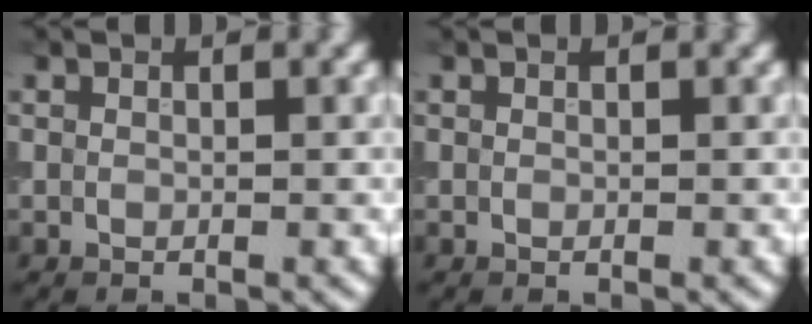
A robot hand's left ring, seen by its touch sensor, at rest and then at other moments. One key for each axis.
{"total": 0.0}